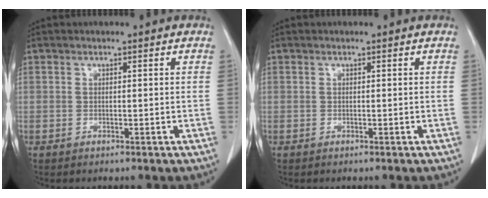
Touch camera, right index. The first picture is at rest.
{"total": 0.0}